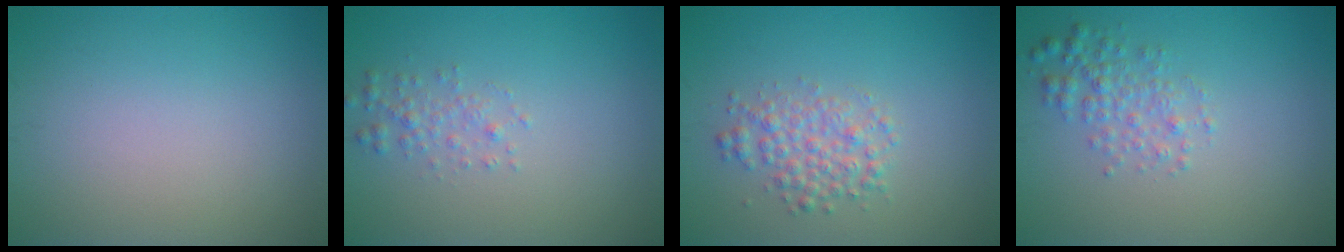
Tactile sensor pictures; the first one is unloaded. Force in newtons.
{"total": 1.4, "press": 1.4, "slide": 0.0}
{"total": 2.8, "press": 2.8, "slide": 0.1}
{"total": 2.4, "press": 2.4, "slide": 0.1}